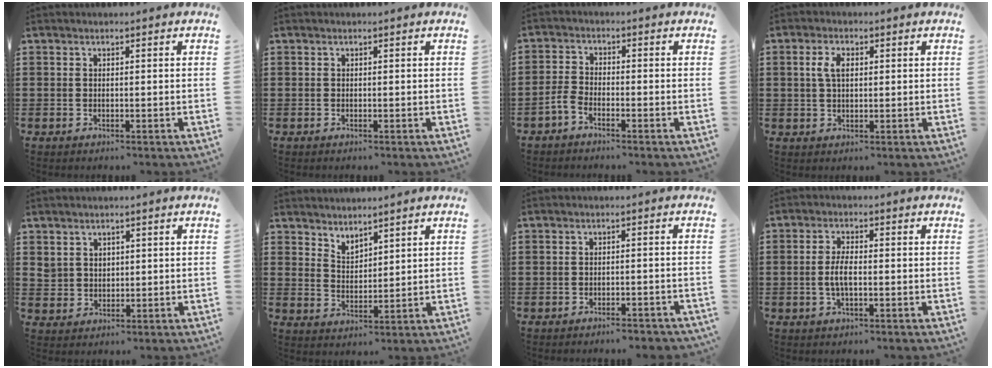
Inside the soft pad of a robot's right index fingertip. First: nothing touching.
{"total": 0.0}
{"total": 2.4, "force": [-2.0, 0.7, 1.1], "torque": [-0.029, 0.003, -0.042]}
{"total": 3.8, "force": [0.8, 2.0, 3.1], "torque": [-0.066, 0.012, 0.011]}
{"total": 2.5, "force": [1.6, 1.9, 0.3], "torque": [-0.014, 0.009, 0.030]}
{"total": 2.9, "force": [2.8, 0.5, -0.5], "torque": [-0.001, -0.007, 0.055]}
{"total": 1.9, "force": [-1.9, 0.1, 0.4], "torque": [-0.011, -0.001, -0.038]}
{"total": 3.6, "force": [-0.6, 1.3, 3.3], "torque": [-0.075, -0.002, -0.016]}